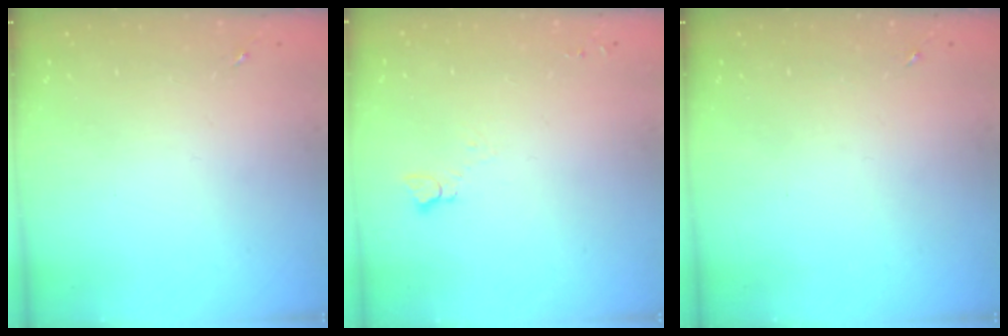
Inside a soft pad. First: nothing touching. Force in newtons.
{"total": 2.5, "press": 2.5, "slide": 0.2}
{"total": 0.0}